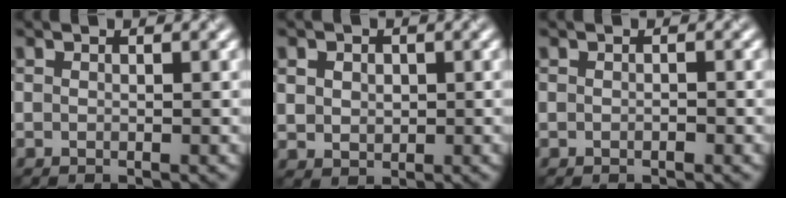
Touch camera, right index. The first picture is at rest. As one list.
[{"total": 2.5, "force": [0.8, 2.0, 1.2], "torque": [-0.029, 0.006, 0.018]}, {"total": 0.5, "force": [-0.2, 0.2, 0.4], "torque": [-0.007, 0.001, -0.003]}]